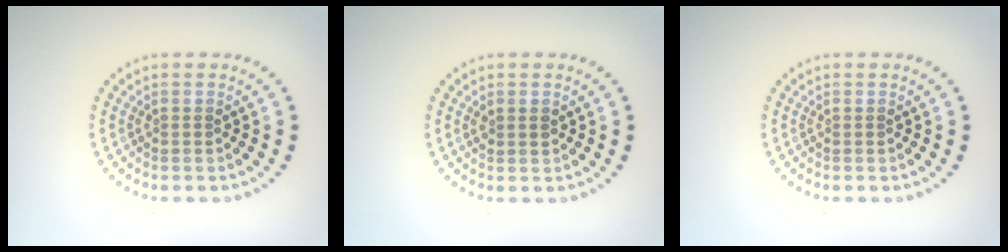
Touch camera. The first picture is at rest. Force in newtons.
{"total": 0.9, "press": 0.9, "slide": 0.3}
{"total": 0.0}